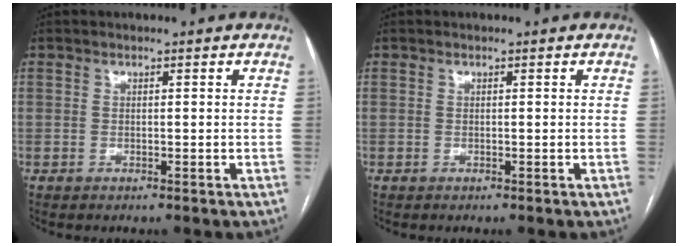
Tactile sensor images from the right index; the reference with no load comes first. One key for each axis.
{"total": 0.0}